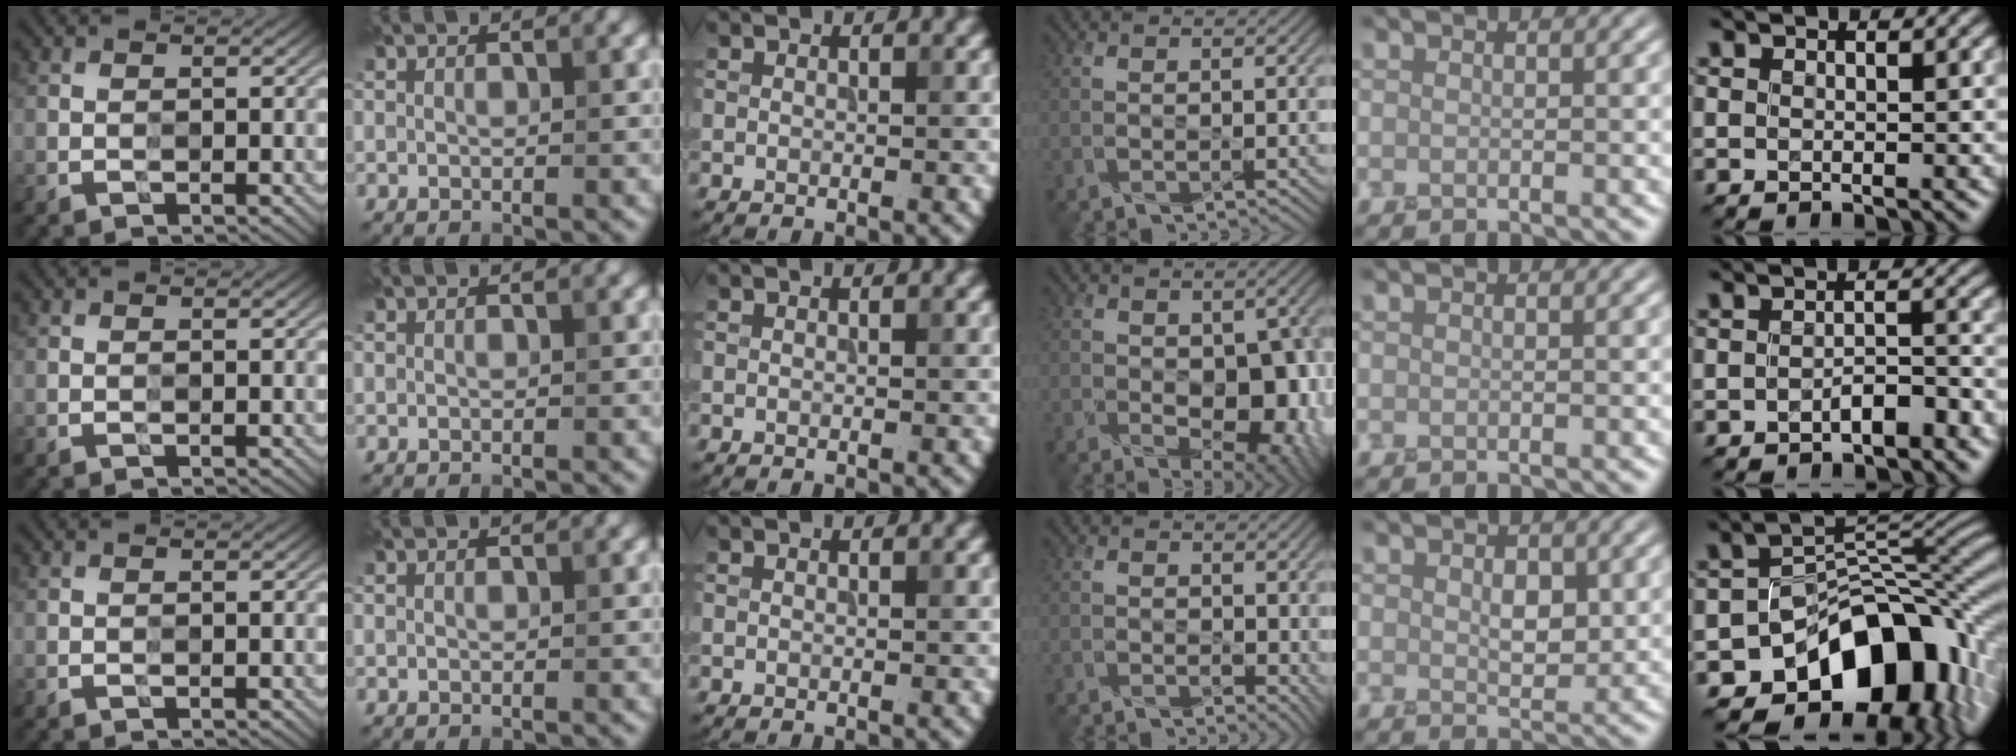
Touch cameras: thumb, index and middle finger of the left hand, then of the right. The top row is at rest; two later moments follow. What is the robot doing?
{"motion": "twist", "object": "kettle"}